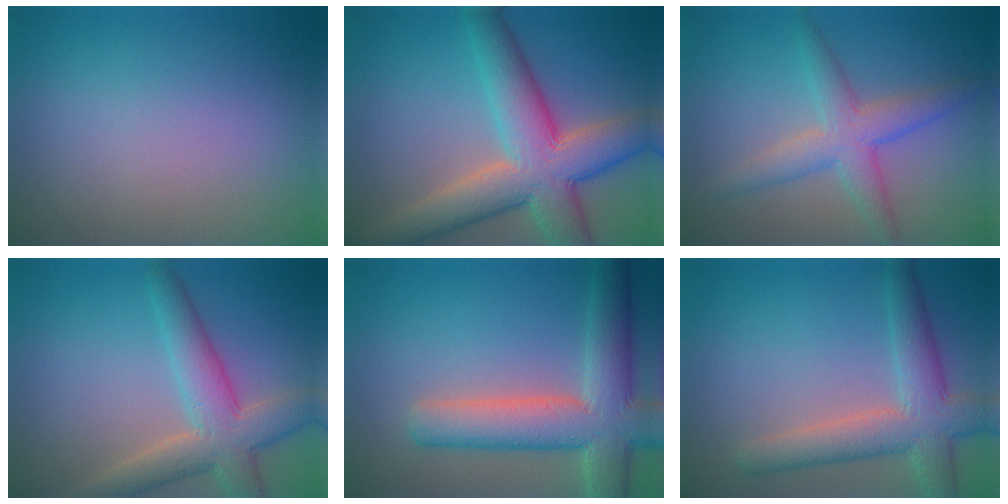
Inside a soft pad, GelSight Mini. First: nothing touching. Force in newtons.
{"total": 9.9, "press": 9.9, "slide": 0.6}
{"total": 4.2, "press": 4.2, "slide": 0.1}
{"total": 6.0, "press": 6.0, "slide": 0.4}
{"total": 8.4, "press": 8.4, "slide": 0.5}
{"total": 5.8, "press": 5.8, "slide": 0.3}